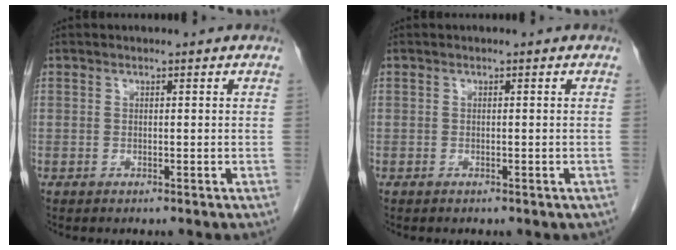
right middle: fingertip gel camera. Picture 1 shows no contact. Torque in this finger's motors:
{"motor_torque": [-0.01, -0.04, -0.05, -0.02]}